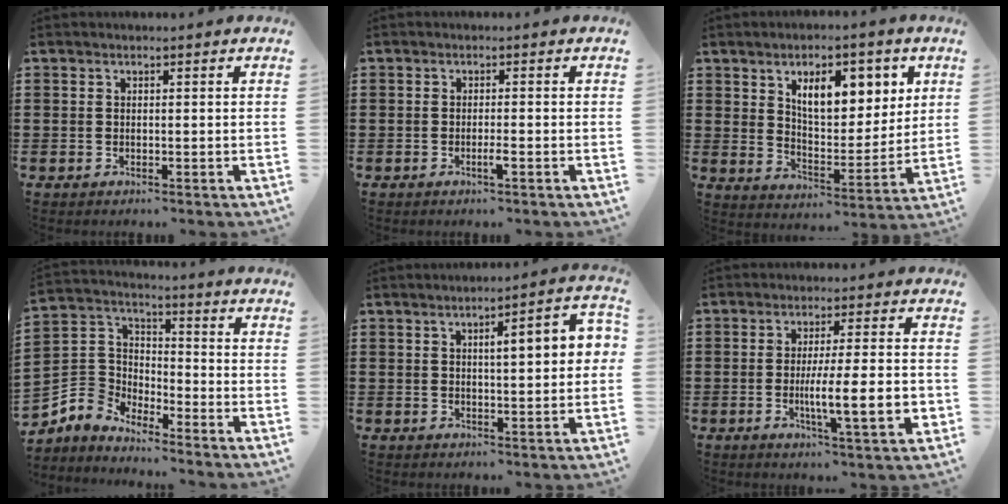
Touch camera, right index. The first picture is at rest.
{"total": 1.6, "force": [-0.8, 0.1, 1.4], "torque": [-0.025, -0.002, -0.014]}
{"total": 9.2, "force": [4.7, 4.4, 6.6], "torque": [-0.107, -0.004, 0.075]}
{"total": 4.2, "force": [-2.9, 2.9, -0.6], "torque": [-0.029, -0.005, -0.070]}
{"total": 5.9, "force": [1.0, 1.4, 5.6], "torque": [-0.082, -0.004, 0.007]}
{"total": 10.3, "force": [-2.1, 1.9, 9.9], "torque": [-0.168, -0.011, -0.036]}